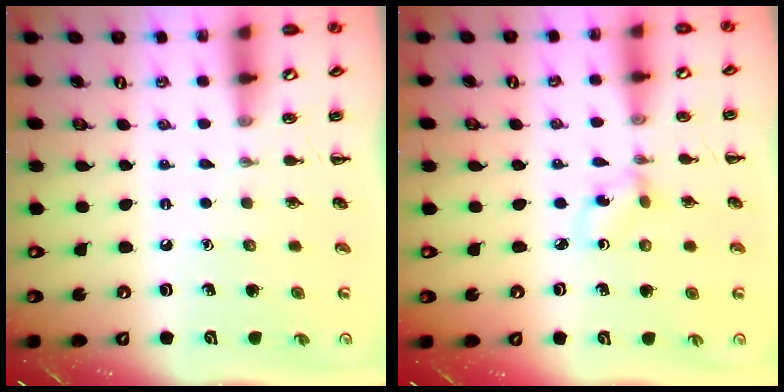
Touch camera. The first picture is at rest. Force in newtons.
{"total": 1.7, "press": 1.6, "slide": 0.7}